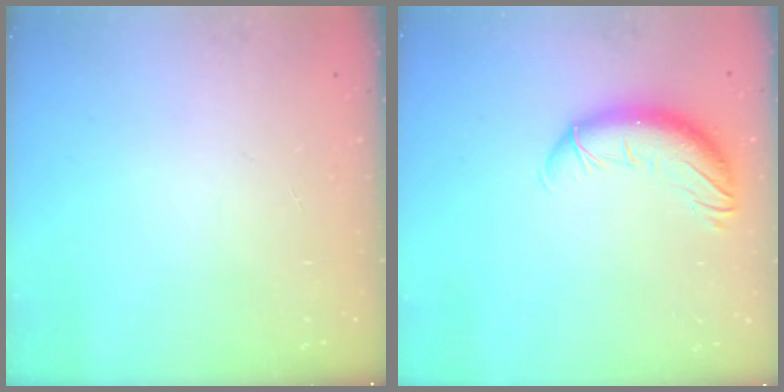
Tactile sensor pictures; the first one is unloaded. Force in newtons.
{"total": 11.0, "press": 10.8, "slide": 1.9}